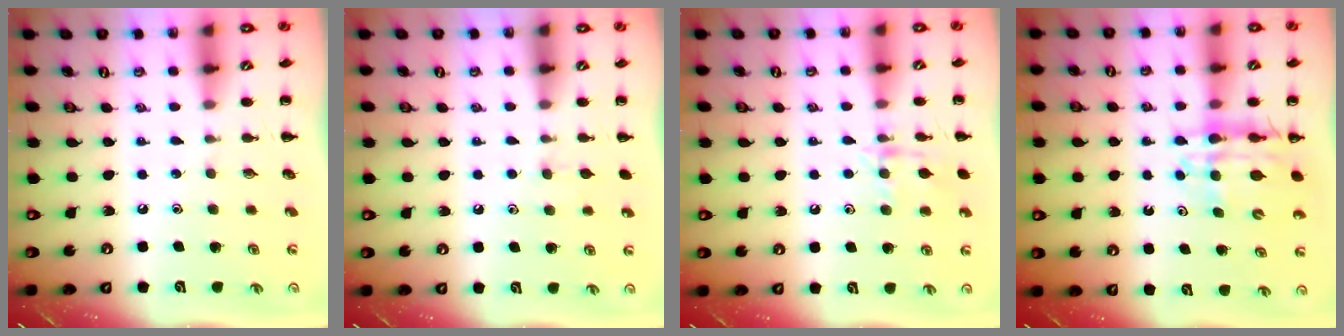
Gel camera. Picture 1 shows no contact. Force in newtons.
{"total": 3.3, "press": 3.0, "slide": 1.3}
{"total": 10.2, "press": 10.2, "slide": 0.7}
{"total": 10.7, "press": 10.2, "slide": 3.4}